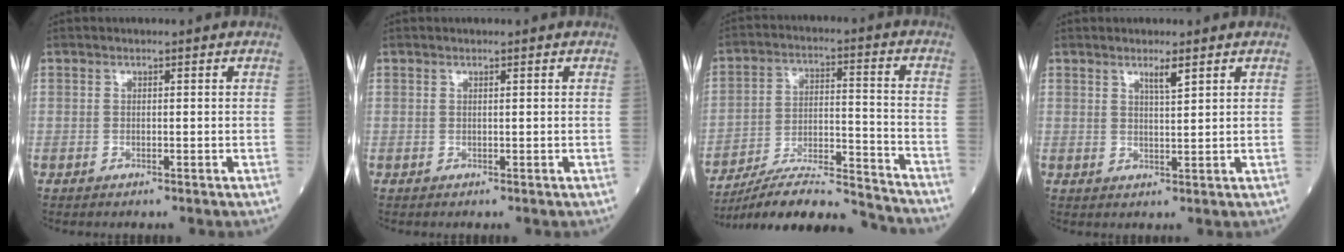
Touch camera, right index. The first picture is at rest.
{"total": 0.0}
{"total": 17.5, "force": [-16.5, 0.8, 5.8], "torque": [-0.111, 0.012, -0.264]}
{"total": 2.4, "force": [1.6, 0.0, 1.8], "torque": [-0.034, -0.003, 0.029]}